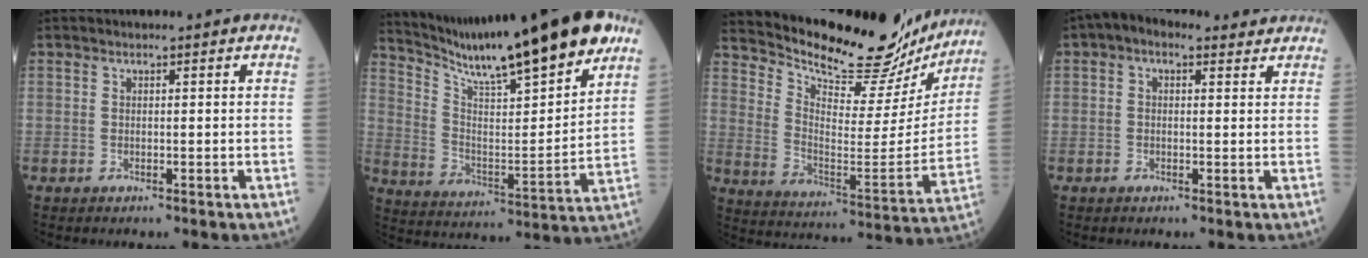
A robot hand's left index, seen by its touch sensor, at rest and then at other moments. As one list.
[{"total": 21.4, "force": [17.2, 1.1, 12.6], "torque": [-0.208, -0.017, 0.275]}, {"total": 22.7, "force": [21.1, 5.3, 6.6], "torque": [-0.109, -0.061, 0.291]}, {"total": 5.0, "force": [2.9, 2.8, 2.9], "torque": [-0.046, 0.036, 0.042]}]